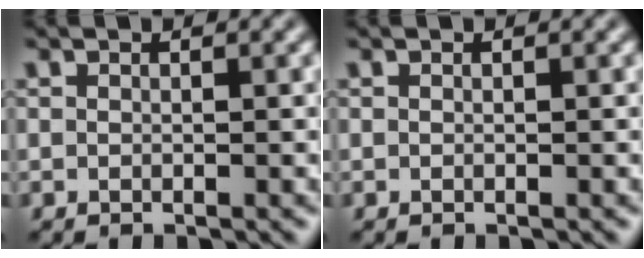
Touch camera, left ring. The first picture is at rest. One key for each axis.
{"total": 0.0}